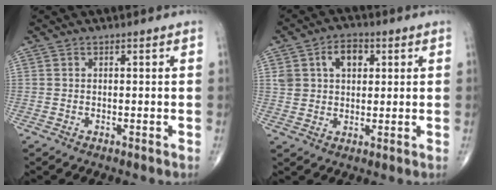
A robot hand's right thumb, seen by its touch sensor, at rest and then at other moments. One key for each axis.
{"total": 7.6, "fx": 2.6, "fy": 5.3, "fz": 4.8, "tx": -0.053, "ty": 0.003, "tz": 0.043}